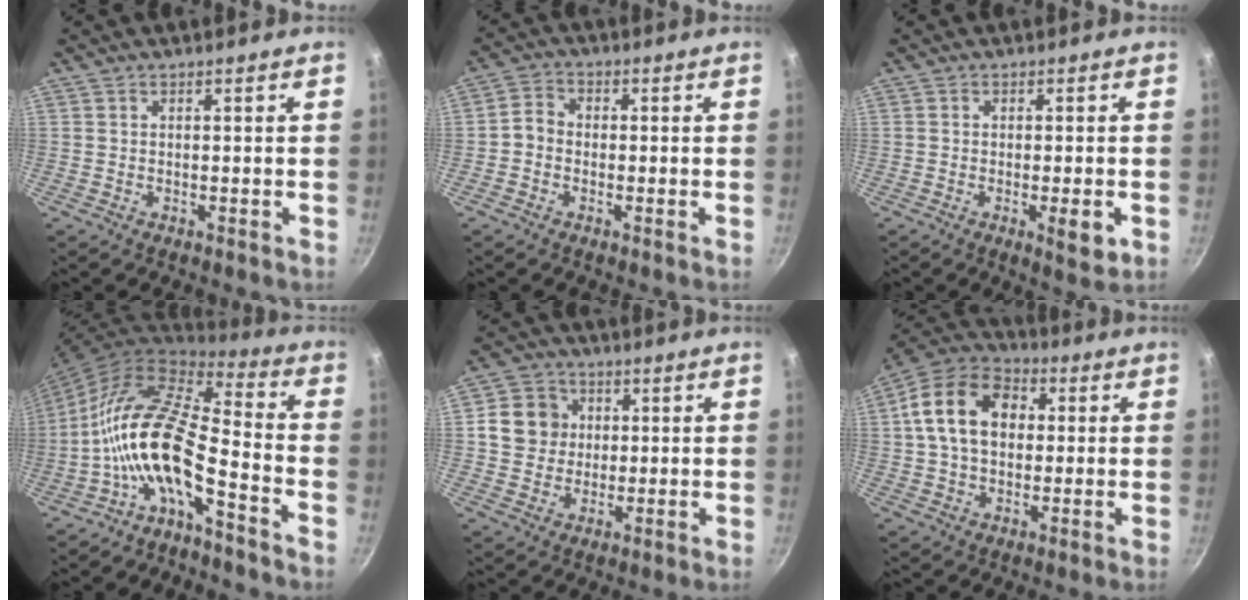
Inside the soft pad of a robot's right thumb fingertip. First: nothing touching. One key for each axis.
{"total": 3.7, "fx": -0.8, "fy": 3.1, "fz": 1.8, "tx": -0.022, "ty": 0.014, "tz": -0.029}
{"total": 4.7, "fx": -1.4, "fy": 1.3, "fz": 4.3, "tx": -0.058, "ty": 0.000, "tz": -0.017}
{"total": 15.0, "fx": -6.1, "fy": 5.5, "fz": 12.5, "tx": -0.231, "ty": 0.068, "tz": -0.132}
{"total": 8.5, "fx": 1.4, "fy": 7.8, "fz": 3.2, "tx": -0.023, "ty": 0.009, "tz": 0.017}
{"total": 15.4, "fx": 2.3, "fy": 11.1, "fz": 10.4, "tx": -0.157, "ty": 0.026, "tz": 0.023}